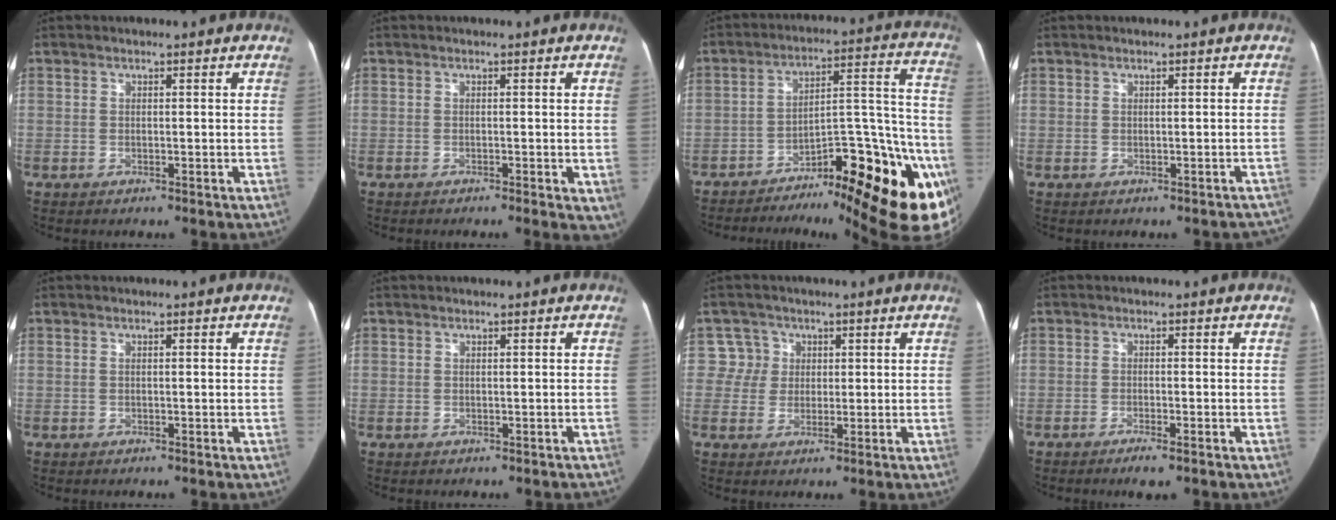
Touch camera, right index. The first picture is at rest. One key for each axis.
{"total": 4.4, "fx": -2.2, "fy": 1.1, "fz": 3.7, "tx": -0.032, "ty": -0.010, "tz": -0.033}
{"total": 26.2, "fx": -15.6, "fy": 5.8, "fz": 20.2, "tx": -0.181, "ty": 0.031, "tz": -0.214}
{"total": 2.1, "fx": -1.3, "fy": 1.6, "fz": 0.1, "tx": 0.006, "ty": 0.018, "tz": -0.014}
{"total": 0.7, "fx": 0.1, "fy": 0.1, "fz": 0.7, "tx": -0.014, "ty": 0.005, "tz": 0.003}
{"total": 0.8, "fx": -0.4, "fy": 0.7, "fz": -0.2, "tx": 0.006, "ty": 0.009, "tz": -0.006}
{"total": 4.2, "fx": 1.1, "fy": 4.0, "fz": -0.7, "tx": 0.026, "ty": 0.005, "tz": 0.016}
{"total": 2.8, "fx": -1.9, "fy": 0.4, "fz": 2.1, "tx": -0.034, "ty": -0.005, "tz": -0.030}